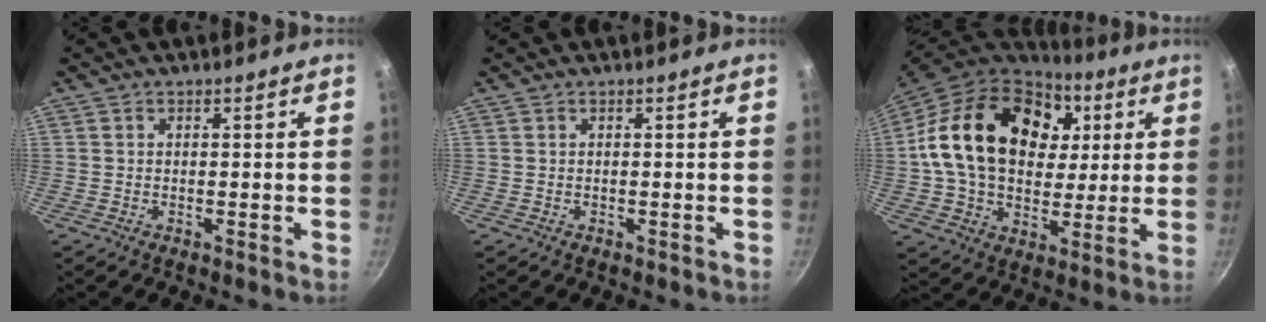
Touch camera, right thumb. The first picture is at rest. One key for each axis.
{"total": 0.0}
{"total": 25.5, "fx": 6.1, "fy": 18.3, "fz": 16.8, "tx": -0.277, "ty": 0.006, "tz": 0.102}